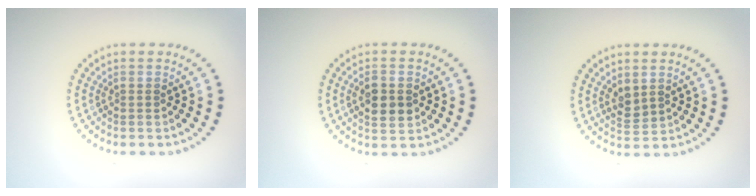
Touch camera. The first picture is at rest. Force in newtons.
{"total": 3.2, "press": 3.2, "slide": 0.2}
{"total": 1.7, "press": 1.5, "slide": 0.8}